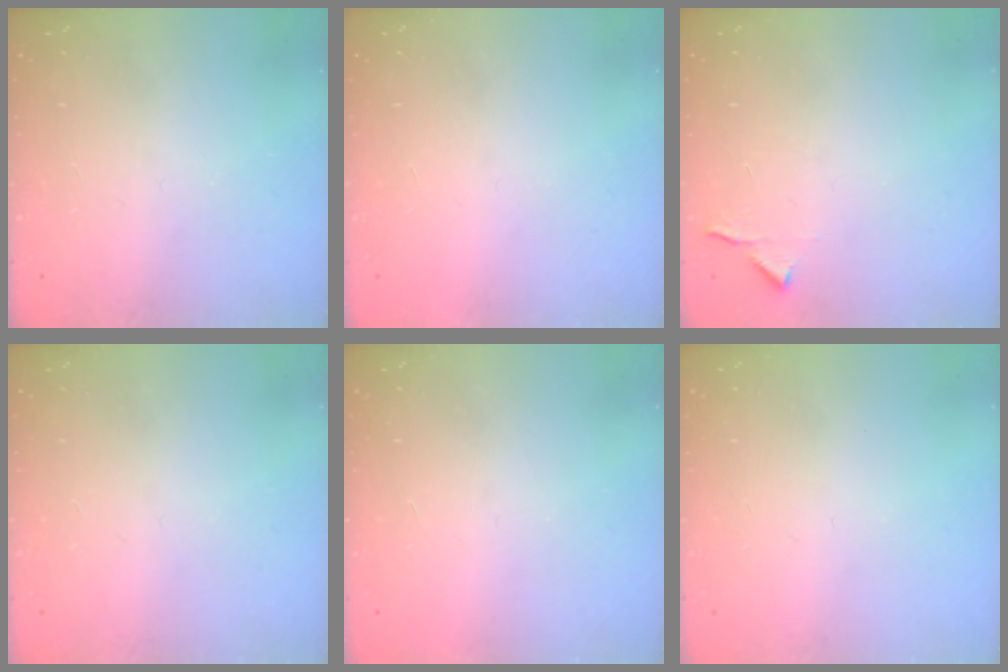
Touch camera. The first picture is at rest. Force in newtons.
{"total": 1.6, "press": 1.6, "slide": 0.1}
{"total": 4.2, "press": 4.1, "slide": 0.6}
{"total": 0.0}
{"total": 1.5, "press": 1.5, "slide": 0.1}
{"total": 0.0}